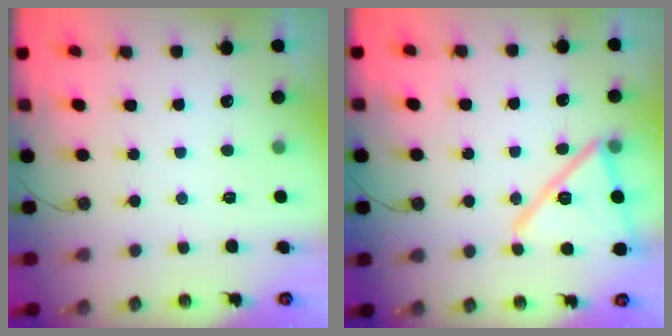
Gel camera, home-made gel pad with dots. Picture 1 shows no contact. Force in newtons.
{"total": 15.9, "press": 15.8, "slide": 1.0}